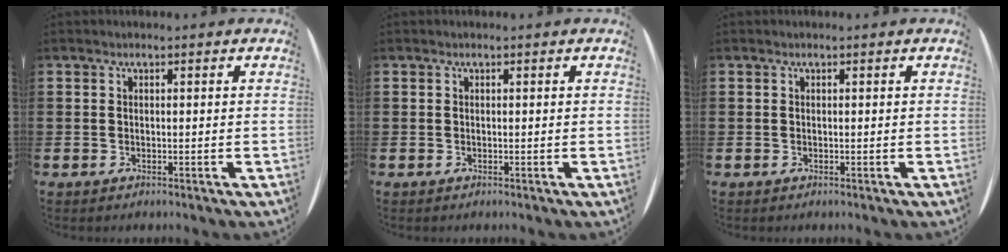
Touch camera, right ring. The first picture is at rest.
{"total": 0.0}
{"total": 0.0}